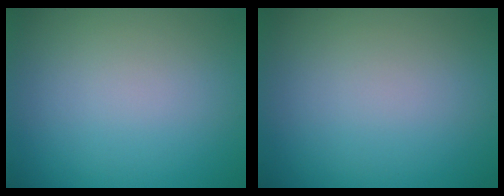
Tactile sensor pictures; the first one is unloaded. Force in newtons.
{"total": 0.0}